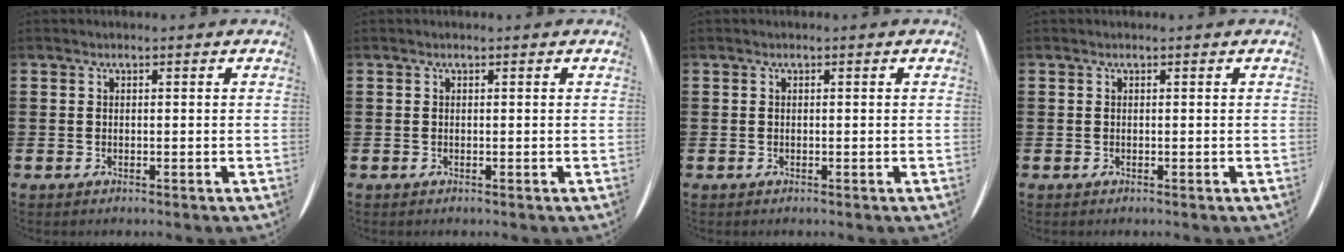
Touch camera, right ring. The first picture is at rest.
{"total": 0.0}
{"total": 0.0}
{"total": 0.0}